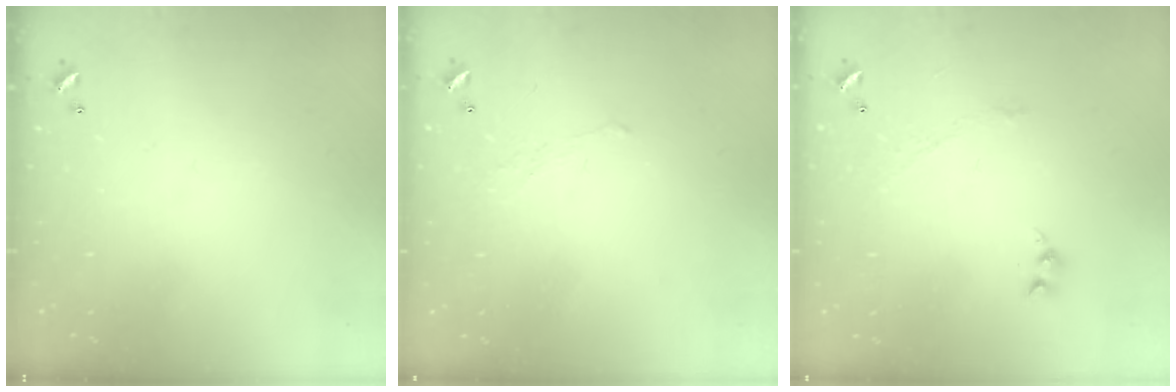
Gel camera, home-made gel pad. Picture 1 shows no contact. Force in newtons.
{"total": 0.6, "press": 0.2, "slide": 0.6}
{"total": 1.9, "press": 1.8, "slide": 0.4}